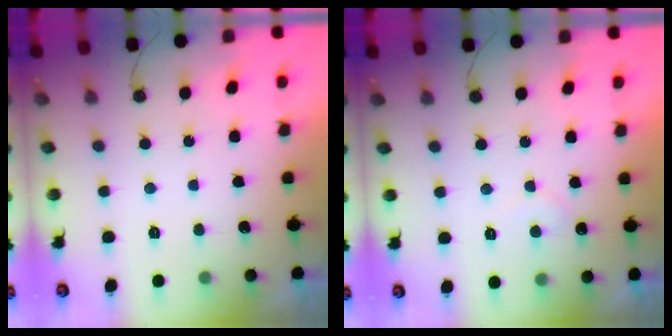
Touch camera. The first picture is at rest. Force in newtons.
{"total": 6.3, "press": 6.3, "slide": 0.5}